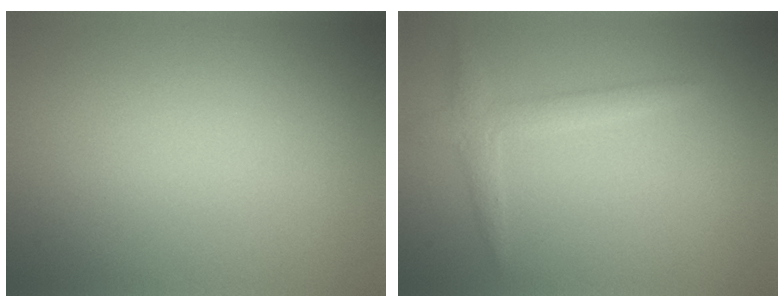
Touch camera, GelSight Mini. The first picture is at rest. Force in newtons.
{"total": 2.1, "press": 2.1, "slide": 0.1}